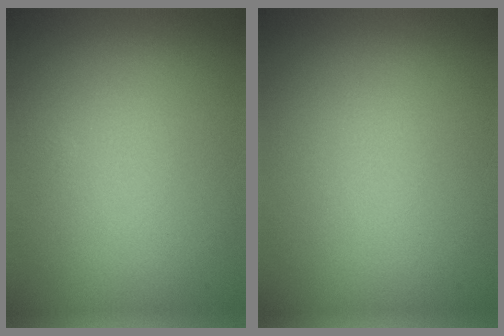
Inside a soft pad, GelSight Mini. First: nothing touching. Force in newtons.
{"total": 0.0}